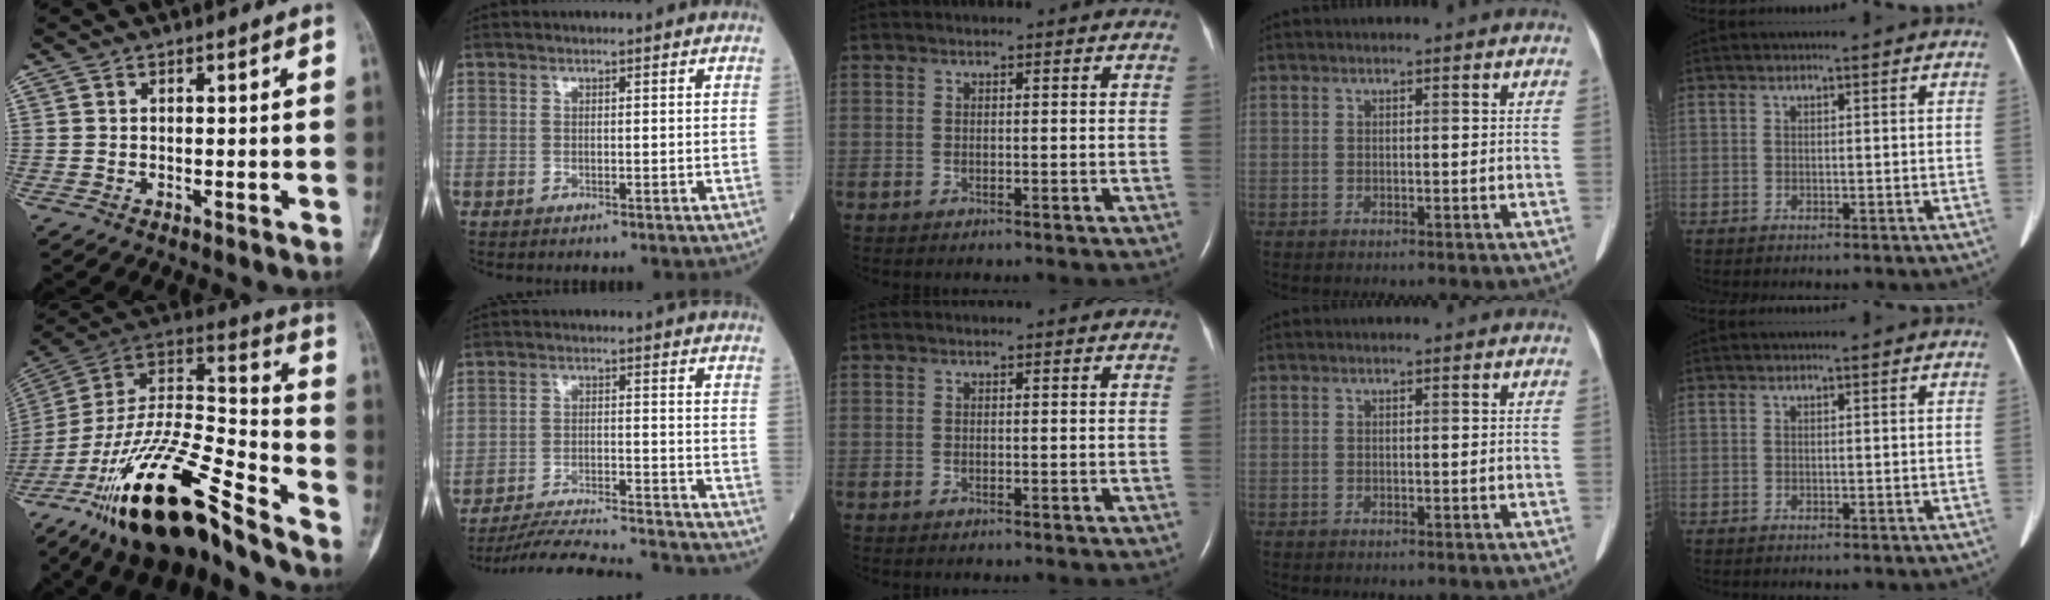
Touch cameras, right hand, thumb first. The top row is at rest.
{"thumb": {"total": 26.1, "force": [-18.0, 7.3, 17.4], "torque": [-0.320, 0.076, -0.316]}, "index": {"total": 17.9, "force": [-17.3, 0.1, 4.6], "torque": [-0.080, -0.017, -0.247]}}